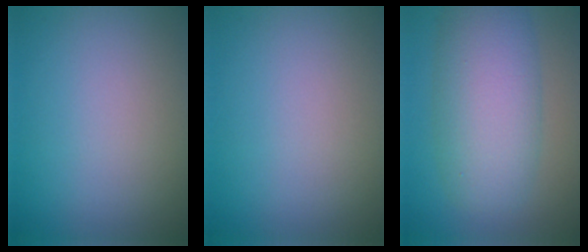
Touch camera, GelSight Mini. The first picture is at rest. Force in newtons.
{"total": 0.0}
{"total": 7.5, "press": 7.5, "slide": 0.1}